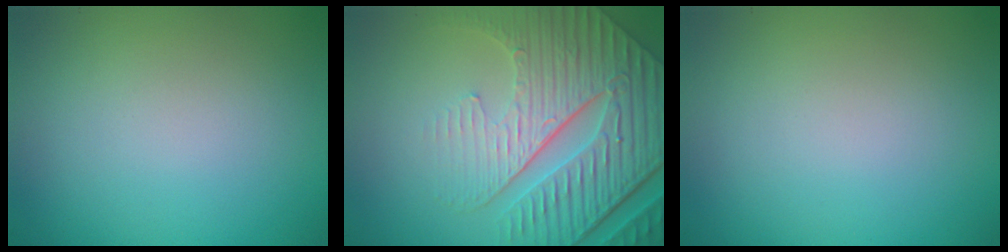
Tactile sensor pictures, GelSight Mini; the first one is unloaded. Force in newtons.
{"total": 8.5, "press": 6.3, "slide": 5.8}
{"total": 0.0}